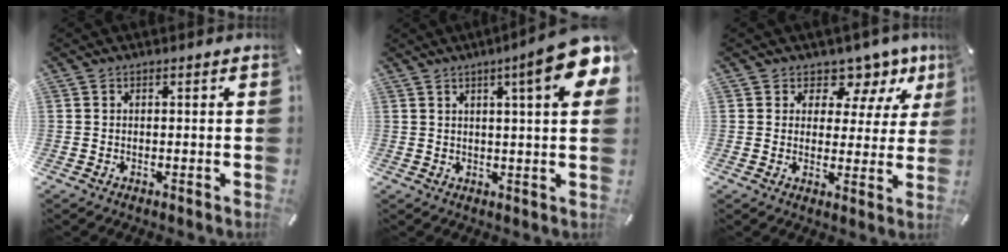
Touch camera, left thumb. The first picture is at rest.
{"total": 12.6, "force": [5.9, 1.8, 11.0], "torque": [-0.156, -0.028, 0.087]}
{"total": 8.1, "force": [5.5, 5.2, 2.9], "torque": [-0.041, -0.046, 0.095]}